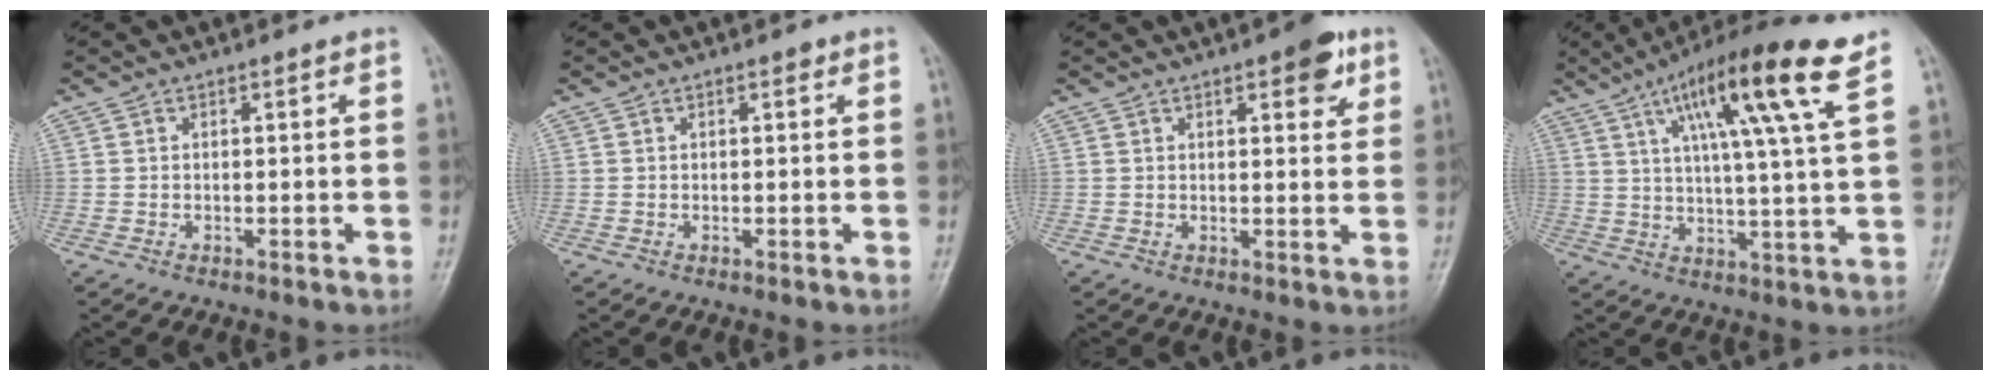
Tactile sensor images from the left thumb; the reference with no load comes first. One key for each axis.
{"total": 0.7, "fx": 0.4, "fy": 0.4, "fz": 0.5, "tx": -0.003, "ty": -0.001, "tz": 0.003}
{"total": 5.8, "fx": 3.1, "fy": 2.3, "fz": 4.4, "tx": -0.038, "ty": -0.010, "tz": 0.032}
{"total": 16.5, "fx": 8.4, "fy": 0.9, "fz": 14.2, "tx": -0.232, "ty": -0.018, "tz": 0.130}